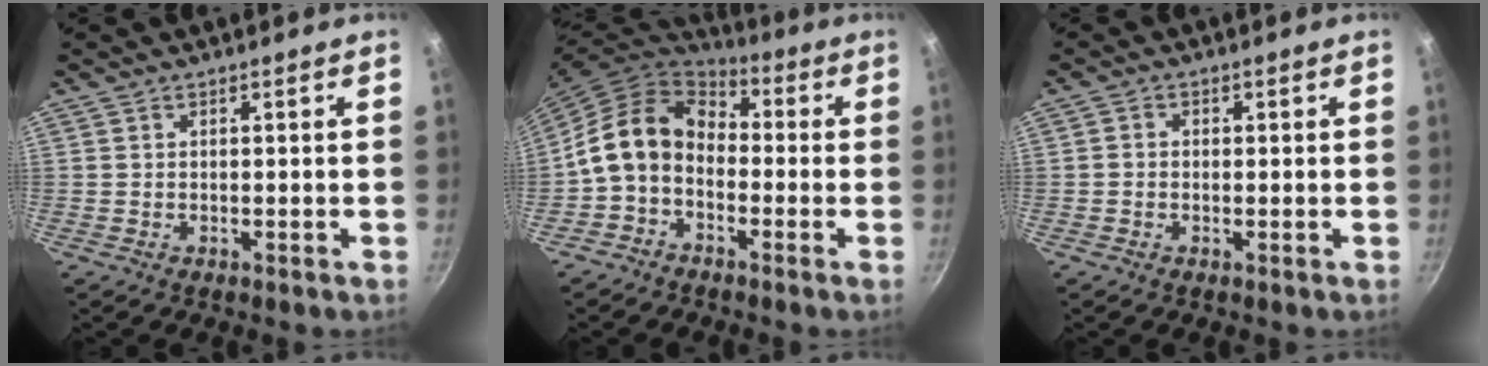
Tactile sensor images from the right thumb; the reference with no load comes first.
{"total": 13.3, "force": [-1.6, 9.9, 8.8], "torque": [-0.141, 0.049, -0.053]}
{"total": 1.3, "force": [-0.2, 1.2, 0.6], "torque": [-0.012, 0.007, -0.006]}